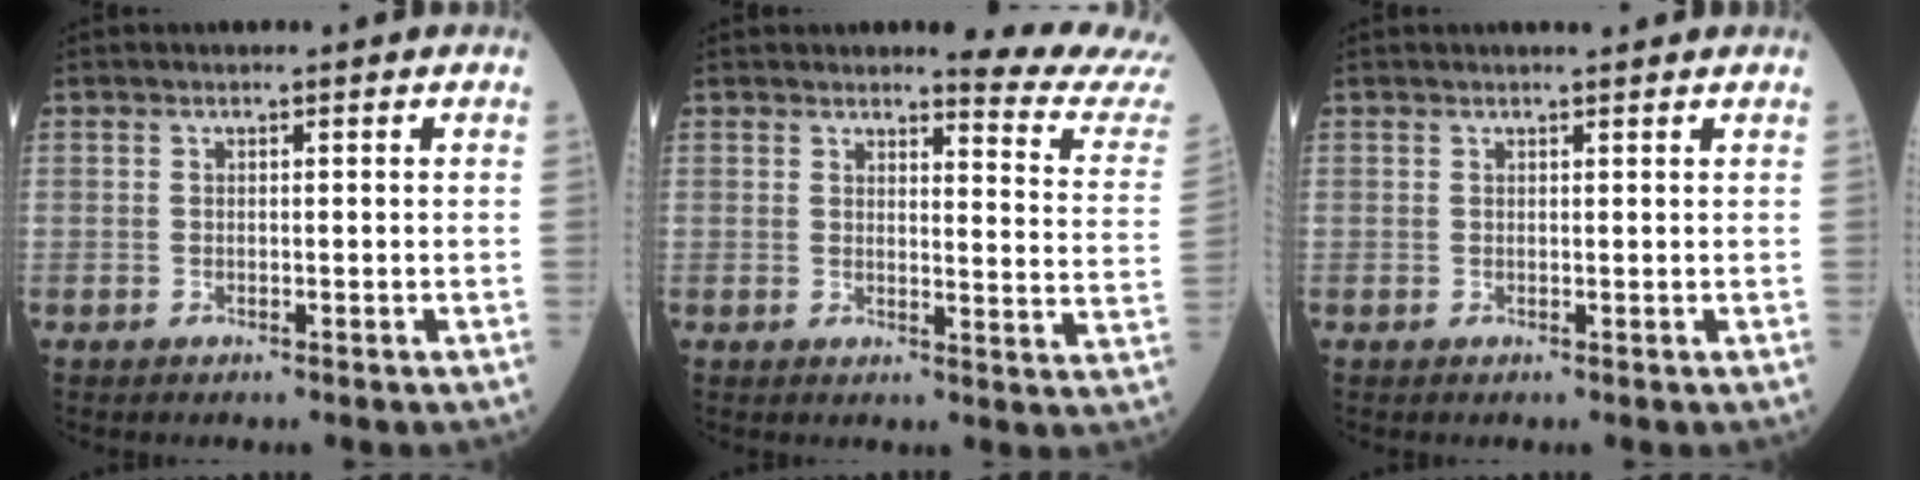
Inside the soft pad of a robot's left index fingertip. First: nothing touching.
{"total": 10.4, "force": [10.2, -1.6, 1.1], "torque": [-0.009, -0.098, 0.101]}
{"total": 2.2, "force": [2.0, 0.0, 1.0], "torque": [-0.008, 0.012, 0.025]}